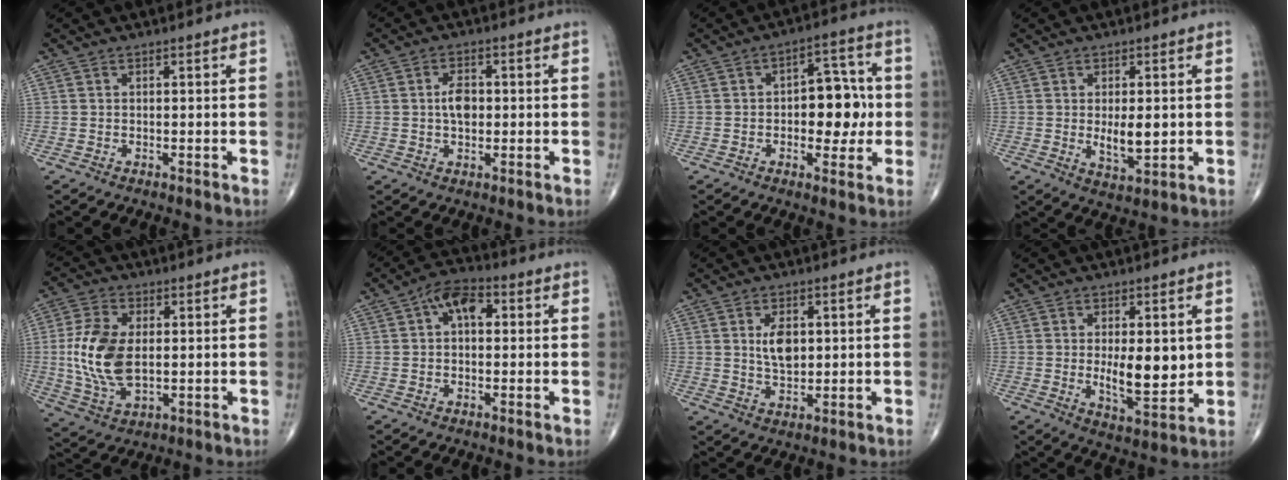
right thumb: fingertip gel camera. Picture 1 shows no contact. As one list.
[{"total": 4.4, "force": [0.2, 2.7, 3.5], "torque": [-0.055, 0.005, 0.000]}, {"total": 10.4, "force": [-0.4, 6.0, 8.4], "torque": [-0.069, 0.022, -0.008]}, {"total": 6.2, "force": [0.1, 2.8, 5.5], "torque": [-0.076, -0.013, 0.008]}, {"total": 12.8, "force": [0.6, 7.3, 10.5], "torque": [-0.214, -0.005, 0.016]}, {"total": 7.1, "force": [1.7, 4.2, 5.5], "torque": [-0.078, 0.021, 0.017]}, {"total": 5.7, "force": [1.3, 3.2, 4.5], "torque": [-0.066, -0.011, 0.026]}, {"total": 9.5, "force": [0.7, 3.9, 8.6], "torque": [-0.114, -0.022, 0.023]}]